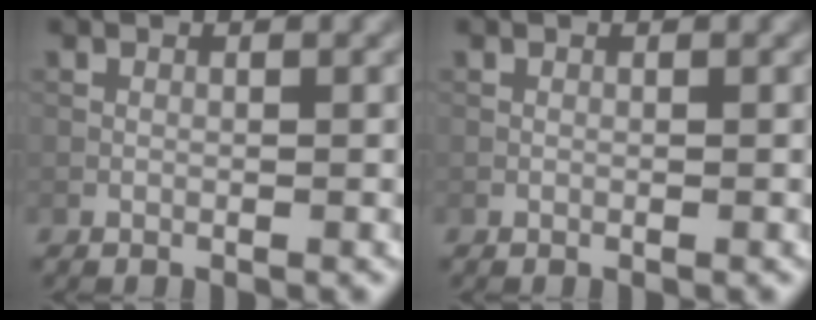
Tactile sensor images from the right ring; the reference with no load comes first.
{"total": 0.0}